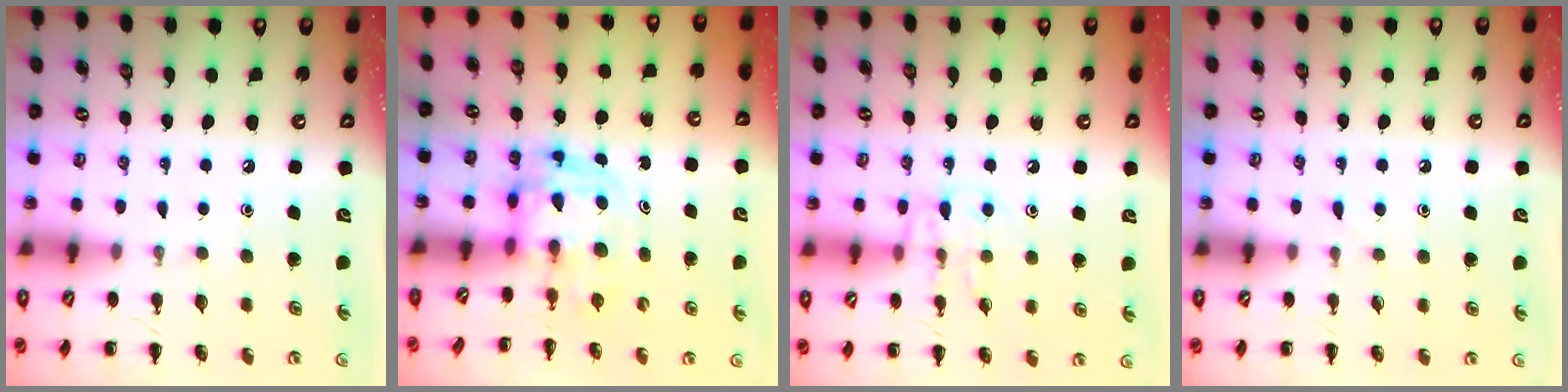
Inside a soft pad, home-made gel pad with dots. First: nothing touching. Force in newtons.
{"total": 3.5, "press": 3.4, "slide": 0.7}
{"total": 10.3, "press": 10.3, "slide": 0.8}
{"total": 4.0, "press": 3.6, "slide": 1.7}